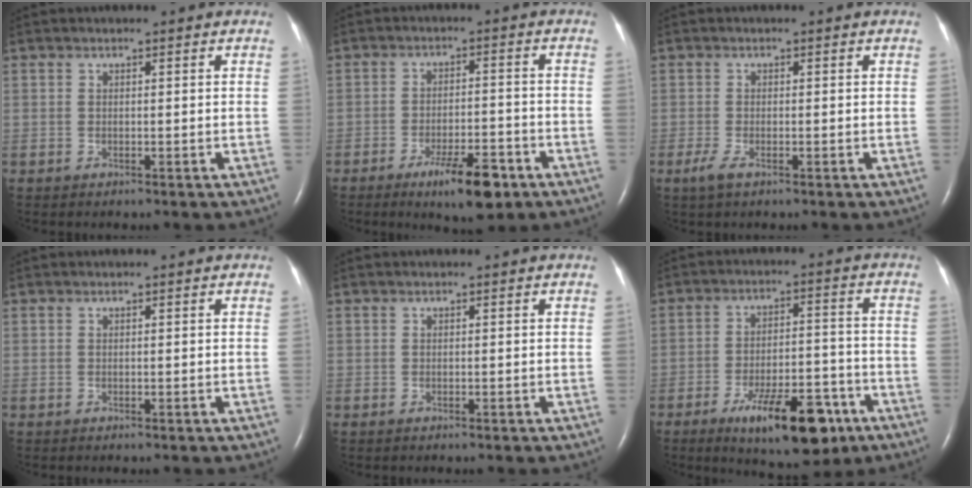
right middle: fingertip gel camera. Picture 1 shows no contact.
{"total": 8.2, "force": [-5.0, 1.9, 6.3], "torque": [-0.106, -0.009, -0.073]}
{"total": 2.0, "force": [-1.1, 0.6, 1.6], "torque": [-0.042, -0.005, -0.025]}
{"total": 0.0}
{"total": 0.0}
{"total": 13.8, "force": [-7.8, 4.4, 10.5], "torque": [-0.160, -0.003, -0.112]}